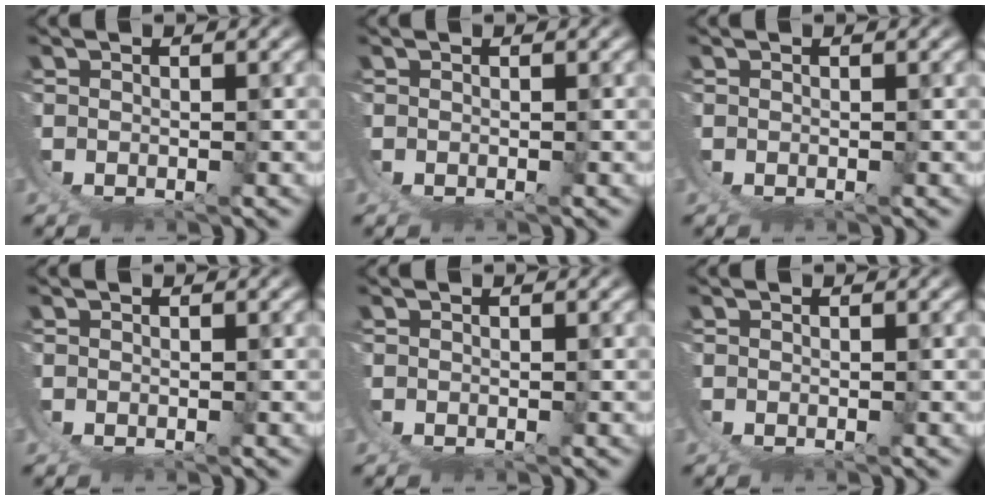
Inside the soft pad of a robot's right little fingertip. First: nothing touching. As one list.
[{"total": 0.0}, {"total": 0.0}, {"total": 0.0}, {"total": 0.0}, {"total": 0.0}]